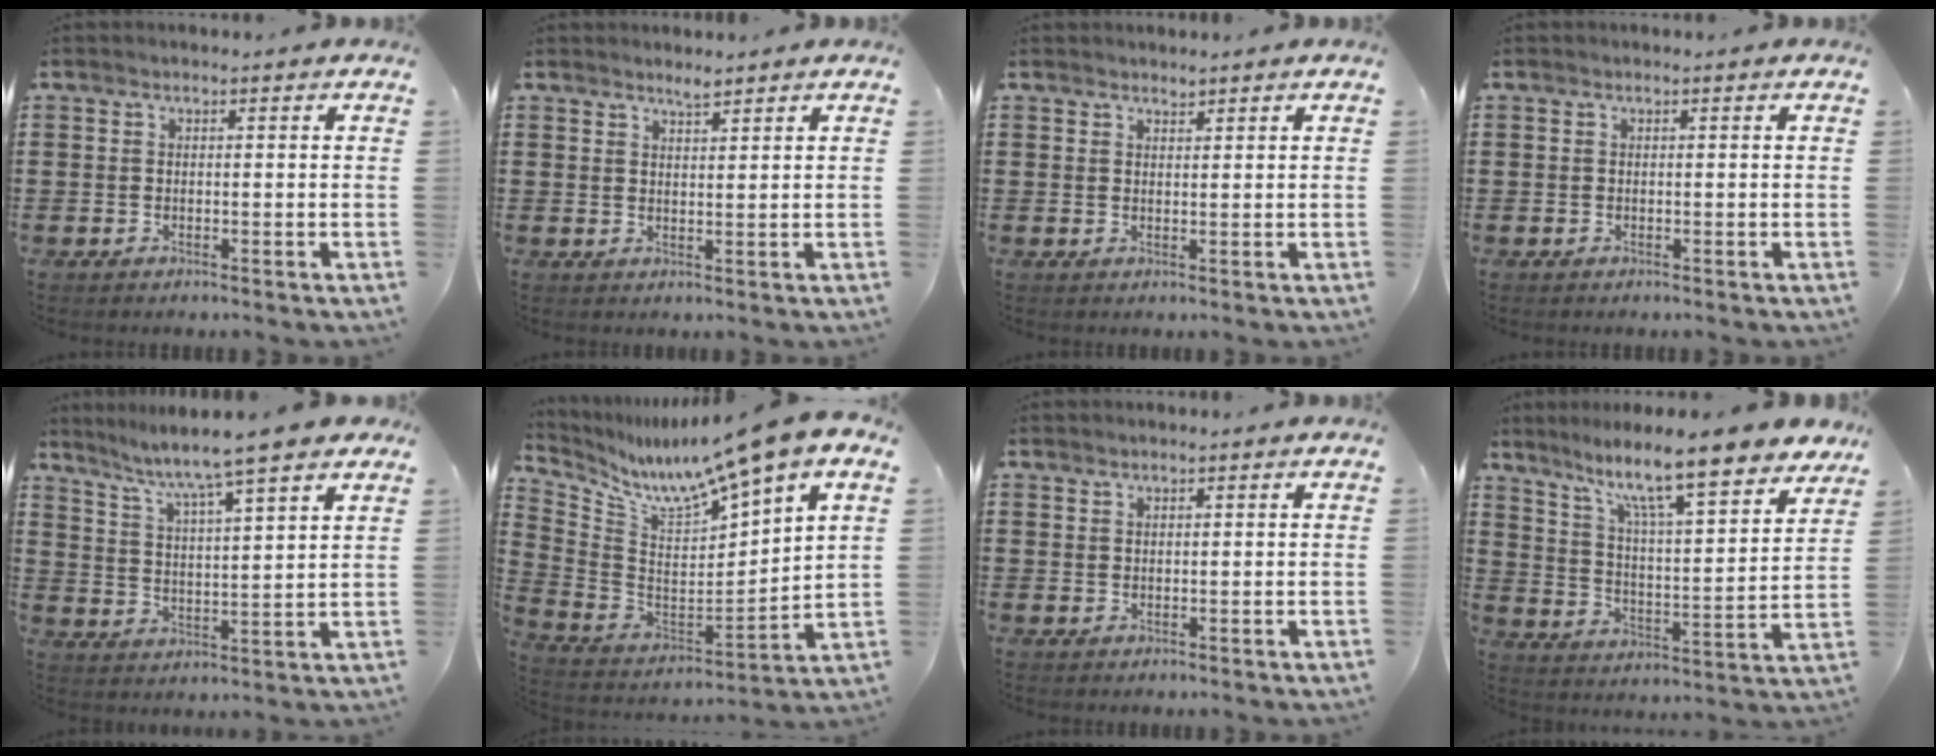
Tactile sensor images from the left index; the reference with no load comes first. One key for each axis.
{"total": 1.8, "fx": 1.7, "fy": 0.2, "fz": 0.6, "tx": -0.014, "ty": 0.000, "tz": 0.031}
{"total": 1.2, "fx": 1.2, "fy": 0.2, "fz": 0.0, "tx": -0.002, "ty": 0.000, "tz": 0.024}
{"total": 0.0}
{"total": 6.0, "fx": 5.2, "fy": -0.4, "fz": 2.8, "tx": -0.078, "ty": -0.035, "tz": 0.081}
{"total": 10.3, "fx": 8.9, "fy": -0.2, "fz": 5.2, "tx": -0.124, "ty": -0.073, "tz": 0.140}
{"total": 1.0, "fx": 1.0, "fy": 0.4, "fz": 0.0, "tx": -0.002, "ty": 0.001, "tz": 0.020}
{"total": 10.7, "fx": 8.9, "fy": 0.8, "fz": 6.0, "tx": -0.125, "ty": -0.068, "tz": 0.141}